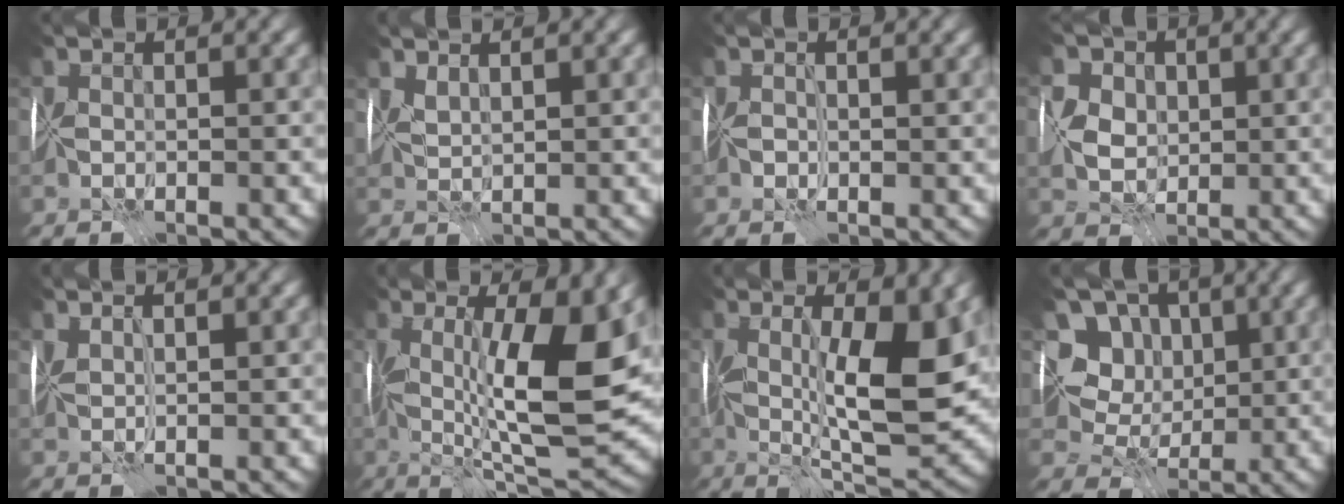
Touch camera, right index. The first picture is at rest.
{"total": 1.8, "force": [1.5, -1.0, -0.4], "torque": [0.008, 0.001, 0.036]}
{"total": 0.8, "force": [0.3, -0.5, -0.6], "torque": [0.016, -0.001, 0.006]}
{"total": 4.0, "force": [1.1, 3.3, 1.9], "torque": [-0.029, 0.015, 0.010]}
{"total": 1.8, "force": [1.1, -1.2, -0.6], "torque": [0.013, 0.002, 0.028]}
{"total": 10.7, "force": [0.9, 1.6, 10.5], "torque": [-0.170, -0.008, 0.023]}
{"total": 8.8, "force": [0.9, 1.4, 8.6], "torque": [-0.133, -0.010, 0.022]}
{"total": 4.9, "force": [1.7, 4.2, 1.9], "torque": [-0.019, -0.005, 0.006]}